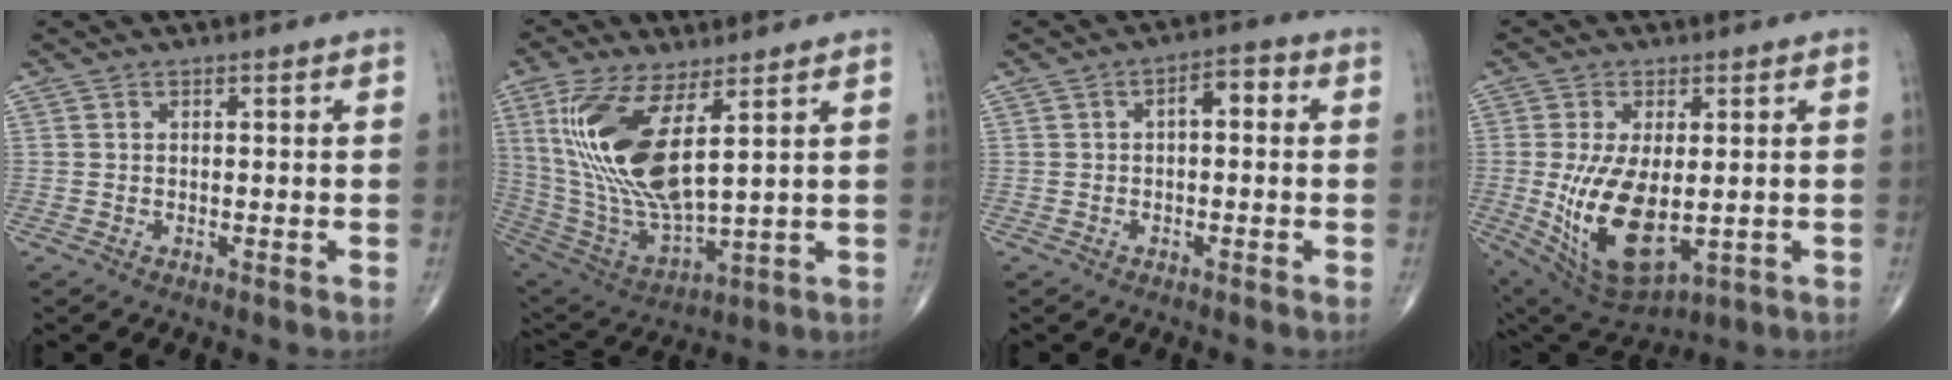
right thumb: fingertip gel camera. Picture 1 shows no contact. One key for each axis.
{"total": 19.1, "fx": 6.0, "fy": 6.8, "fz": 16.8, "tx": -0.356, "ty": -0.037, "tz": 0.128}
{"total": 3.7, "fx": 0.2, "fy": 1.9, "fz": 3.2, "tx": -0.038, "ty": 0.016, "tz": -0.005}
{"total": 15.2, "fx": -1.5, "fy": 7.6, "fz": 13.1, "tx": -0.244, "ty": -0.020, "tz": 0.000}